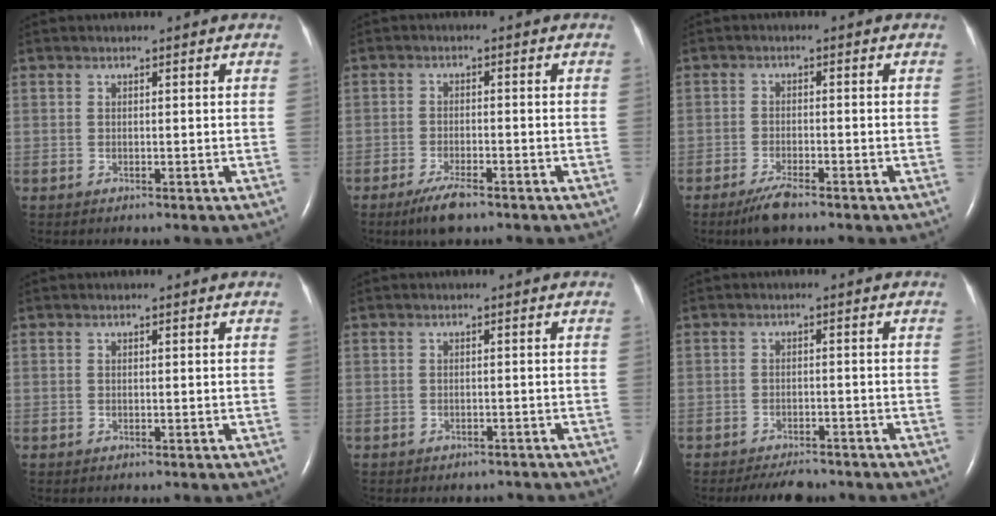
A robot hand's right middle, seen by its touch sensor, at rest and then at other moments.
{"total": 4.6, "force": [-3.3, 0.8, 3.1], "torque": [-0.071, -0.009, -0.057]}
{"total": 3.8, "force": [-2.9, 0.5, 2.4], "torque": [-0.059, -0.008, -0.055]}
{"total": 0.0}
{"total": 3.5, "force": [-3.0, 1.5, 0.6], "torque": [-0.010, 0.002, -0.036]}
{"total": 5.0, "force": [-4.5, 1.5, 1.6], "torque": [-0.024, -0.008, -0.068]}